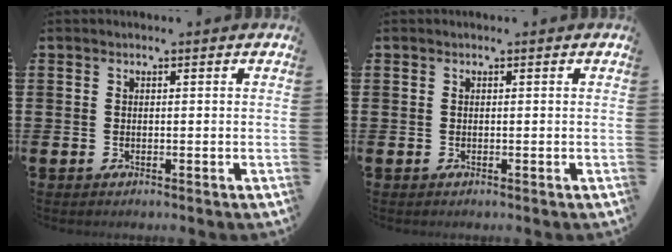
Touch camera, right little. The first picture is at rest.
{"total": 0.0}